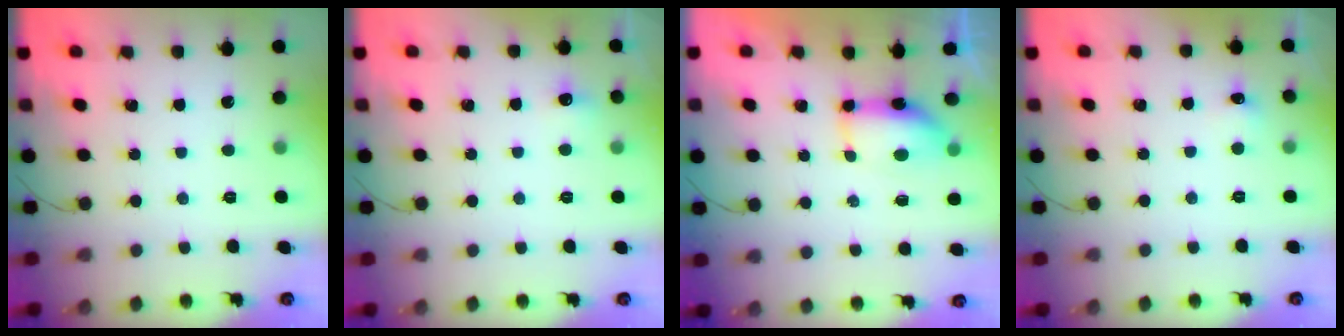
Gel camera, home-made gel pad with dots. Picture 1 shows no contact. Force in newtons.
{"total": 4.2, "press": 4.0, "slide": 1.1}
{"total": 11.3, "press": 8.1, "slide": 7.9}
{"total": 3.9, "press": 3.8, "slide": 1.1}